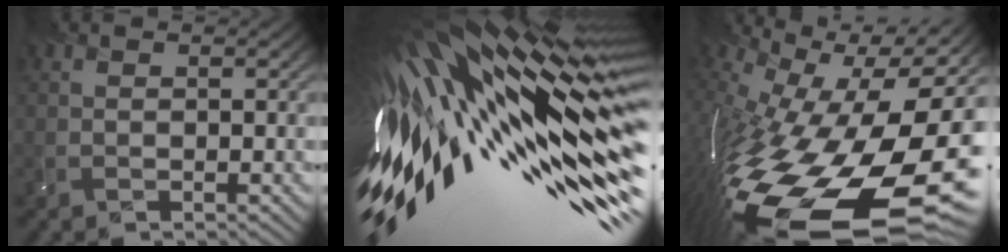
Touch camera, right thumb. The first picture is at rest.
{"total": 20.0, "force": [-2.4, 6.5, 18.8], "torque": [-0.355, -0.041, -0.060]}
{"total": 20.3, "force": [-7.8, 9.7, 16.1], "torque": [-0.299, -0.056, -0.116]}